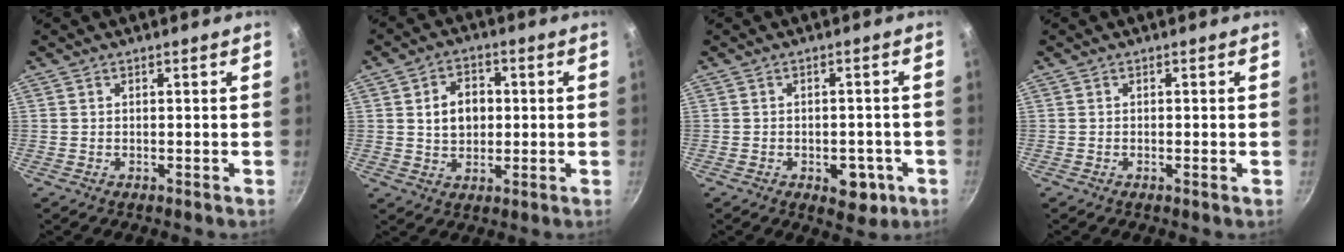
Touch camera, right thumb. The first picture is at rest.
{"total": 7.4, "force": [0.8, 5.6, 4.8], "torque": [-0.054, 0.007, 0.013]}
{"total": 6.6, "force": [-2.5, 4.1, 4.5], "torque": [-0.025, 0.010, -0.025]}
{"total": 0.5, "force": [-0.2, 0.0, 0.5], "torque": [-0.013, 0.001, -0.005]}